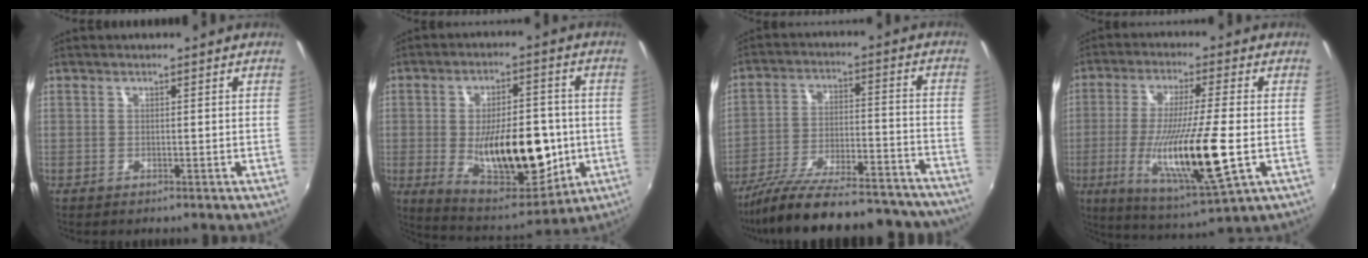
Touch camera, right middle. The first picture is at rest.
{"total": 17.5, "force": [-2.6, 7.7, 15.5], "torque": [-0.245, -0.015, -0.020]}
{"total": 29.4, "force": [-26.1, 5.8, 12.2], "torque": [-0.208, -0.029, -0.355]}
{"total": 17.1, "force": [-3.5, 1.7, 16.7], "torque": [-0.316, -0.036, -0.058]}